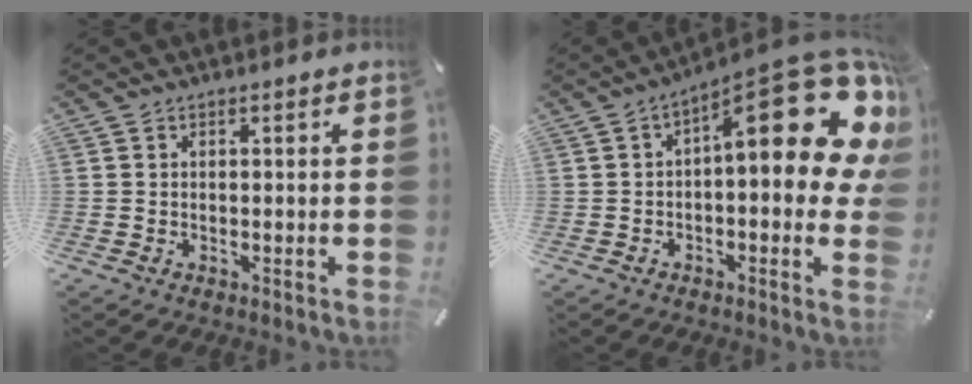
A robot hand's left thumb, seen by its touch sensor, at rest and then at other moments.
{"total": 21.7, "force": [7.6, 8.0, 18.7], "torque": [-0.239, -0.071, 0.128]}